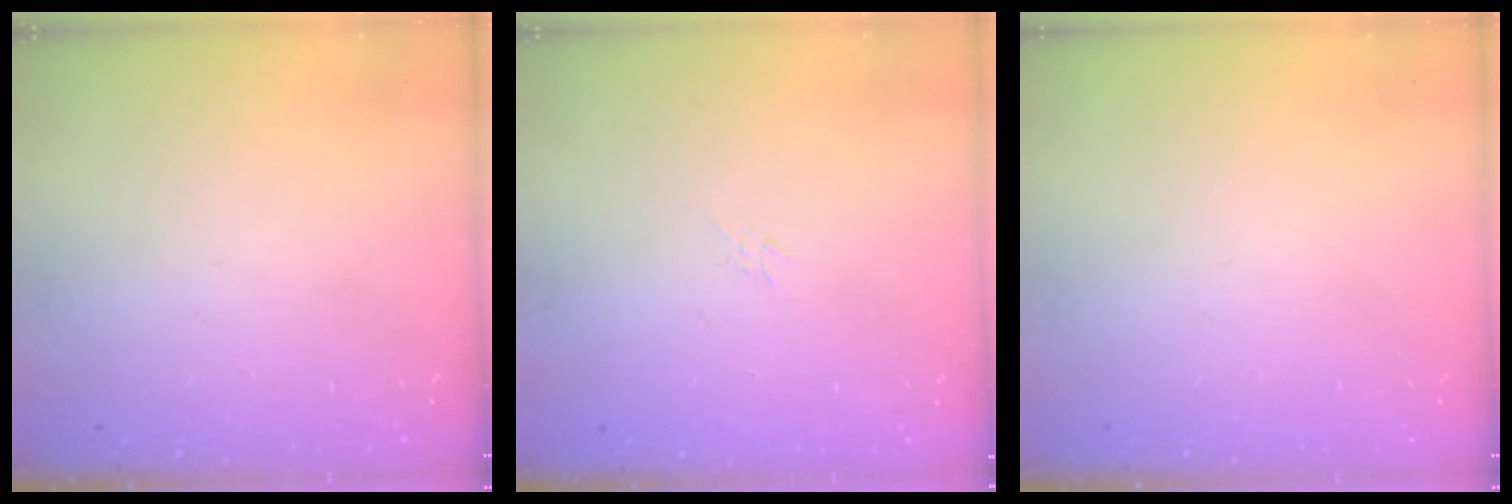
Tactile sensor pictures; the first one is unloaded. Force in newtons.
{"total": 1.3, "press": 1.3, "slide": 0.1}
{"total": 0.0}